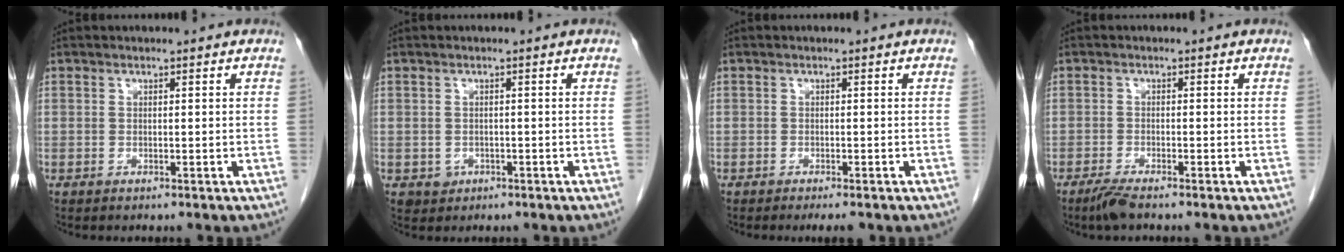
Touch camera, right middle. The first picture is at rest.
{"total": 1.8, "force": [-0.6, 1.7, 0.4], "torque": [-0.004, 0.004, -0.001]}
{"total": 2.4, "force": [-1.9, 0.3, 1.4], "torque": [-0.019, -0.008, -0.024]}
{"total": 2.6, "force": [-2.1, 0.1, 1.5], "torque": [-0.040, -0.008, -0.042]}